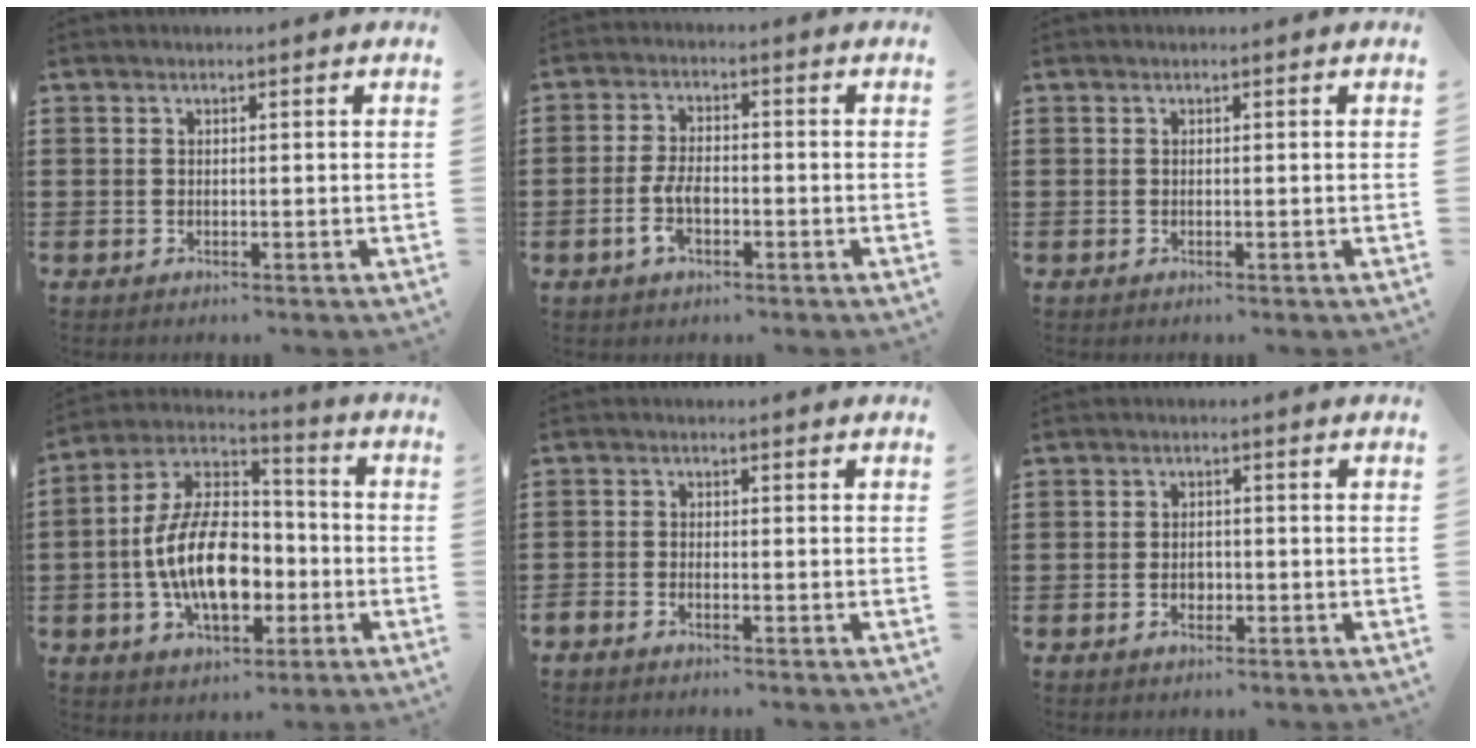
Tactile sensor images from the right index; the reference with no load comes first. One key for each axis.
{"total": 4.9, "fx": -1.7, "fy": 2.4, "fz": 4.0, "tx": -0.090, "ty": -0.001, "tz": -0.036}
{"total": 0.0}
{"total": 13.8, "fx": -3.1, "fy": 7.9, "fz": 10.9, "tx": -0.251, "ty": 0.002, "tz": -0.058}
{"total": 0.9, "fx": -0.9, "fy": 0.1, "fz": 0.1, "tx": -0.005, "ty": 0.000, "tz": -0.016}
{"total": 2.2, "fx": -0.7, "fy": 1.4, "fz": 1.6, "tx": -0.032, "ty": 0.003, "tz": -0.014}